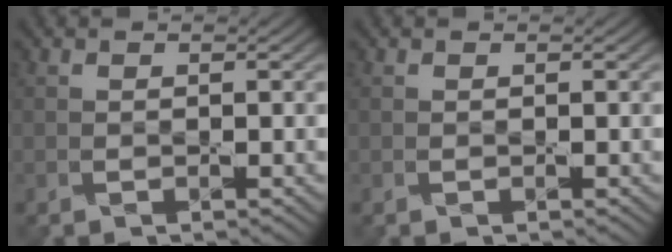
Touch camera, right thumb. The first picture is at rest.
{"total": 0.0}